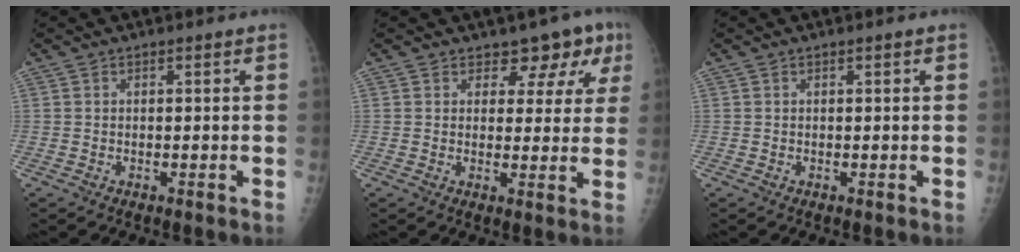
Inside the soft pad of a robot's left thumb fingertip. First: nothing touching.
{"total": 6.3, "force": [4.1, 3.9, 2.7], "torque": [0.005, -0.021, 0.041]}
{"total": 0.0}